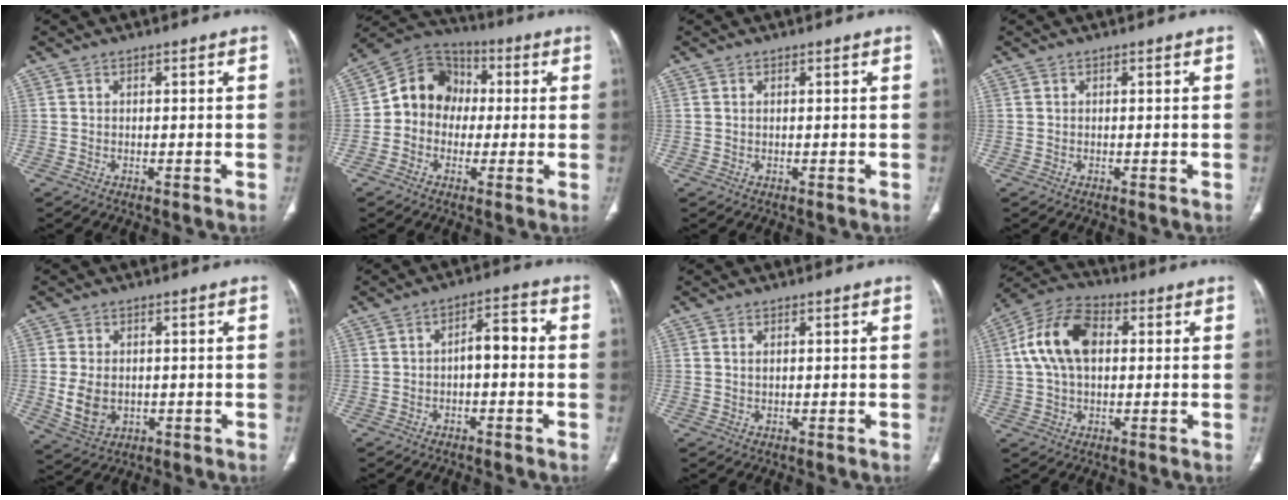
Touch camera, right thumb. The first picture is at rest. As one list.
[{"total": 11.6, "force": [0.0, 10.1, 5.7], "torque": [-0.065, 0.032, -0.018]}, {"total": 0.0}, {"total": 0.0}, {"total": 6.9, "force": [-0.5, 5.1, 4.7], "torque": [-0.083, -0.004, 0.005]}, {"total": 5.3, "force": [-0.5, 2.5, 4.7], "torque": [-0.061, 0.029, -0.015]}, {"total": 0.9, "force": [0.4, 0.5, 0.7], "torque": [-0.016, 0.004, 0.010]}, {"total": 13.0, "force": [2.2, 8.0, 10.0], "torque": [-0.193, 0.026, 0.033]}]